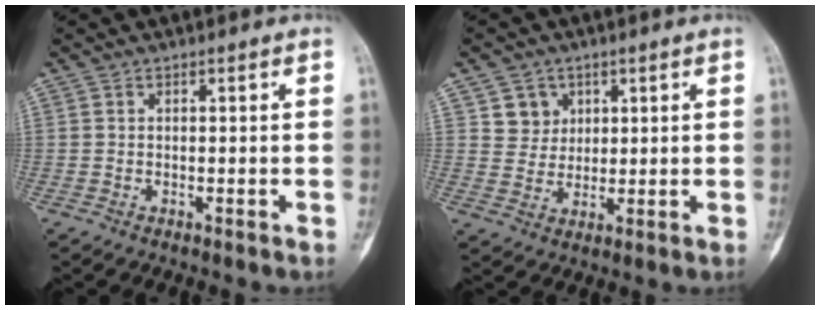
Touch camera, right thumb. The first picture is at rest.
{"total": 5.1, "force": [2.3, 4.5, 0.7], "torque": [0.013, -0.011, 0.042]}